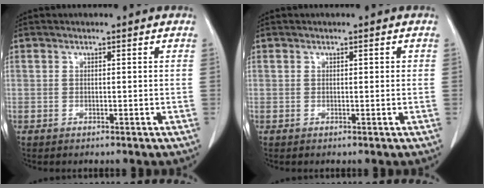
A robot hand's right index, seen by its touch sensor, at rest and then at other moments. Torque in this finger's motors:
{"motor_torque": [0.01, -0.05, -0.06, -0.01]}